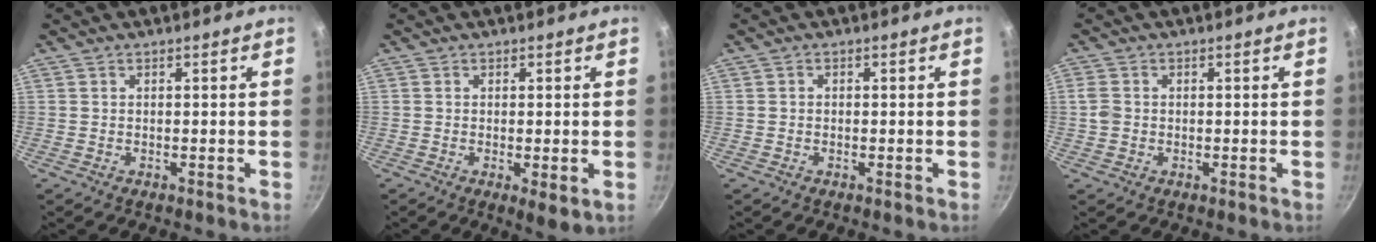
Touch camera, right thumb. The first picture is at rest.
{"total": 3.7, "force": [-0.8, 1.0, 3.4], "torque": [-0.057, -0.016, -0.008]}
{"total": 0.6, "force": [-0.2, 0.6, 0.2], "torque": [-0.005, 0.003, -0.003]}
{"total": 2.7, "force": [-0.2, 2.3, 1.4], "torque": [-0.024, 0.006, -0.005]}